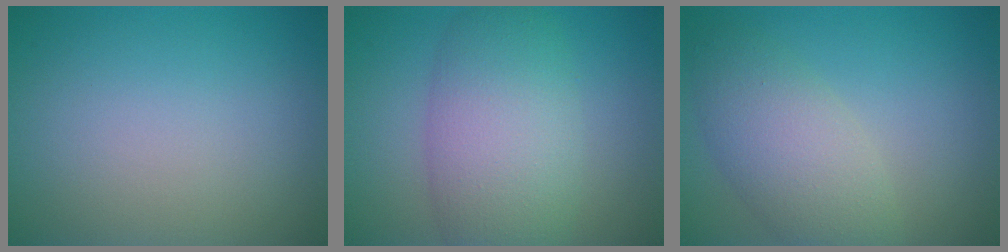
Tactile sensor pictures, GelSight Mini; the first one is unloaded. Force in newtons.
{"total": 7.4, "press": 7.4, "slide": 0.3}
{"total": 4.9, "press": 4.9, "slide": 0.2}